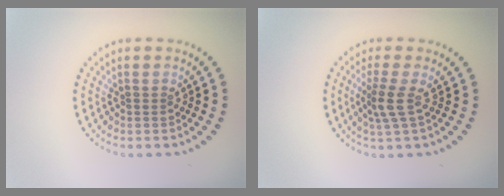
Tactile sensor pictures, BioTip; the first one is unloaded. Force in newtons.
{"total": 2.4, "press": 1.9, "slide": 1.6}